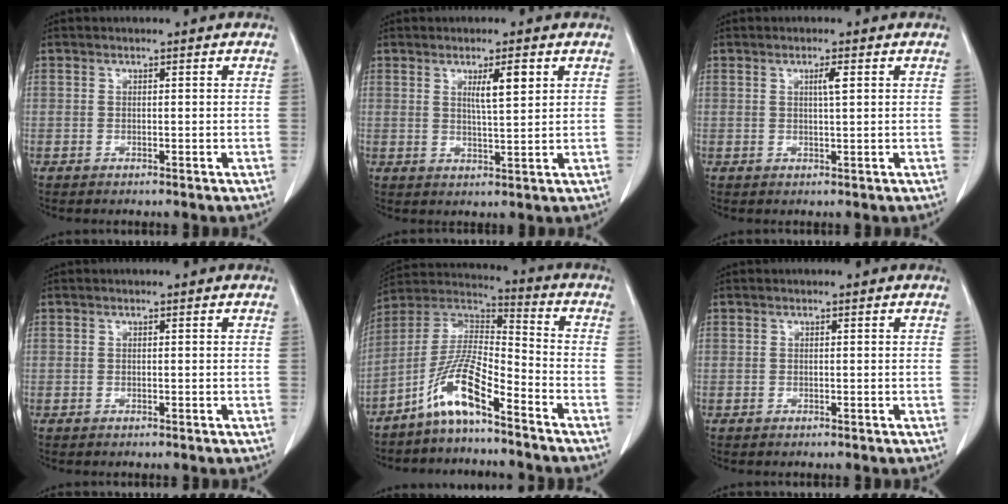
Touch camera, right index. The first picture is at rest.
{"total": 4.2, "force": [1.8, 0.4, 3.8], "torque": [-0.064, -0.002, 0.032]}
{"total": 1.8, "force": [0.6, 0.0, 1.7], "torque": [-0.032, 0.000, 0.011]}
{"total": 0.0}
{"total": 10.2, "force": [-6.7, 1.5, 7.5], "torque": [-0.154, 0.015, -0.131]}
{"total": 0.0}